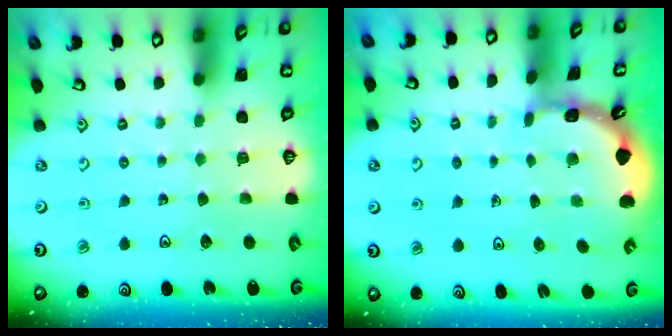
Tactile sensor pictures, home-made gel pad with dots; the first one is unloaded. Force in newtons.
{"total": 1.7, "press": 1.7, "slide": 0.1}